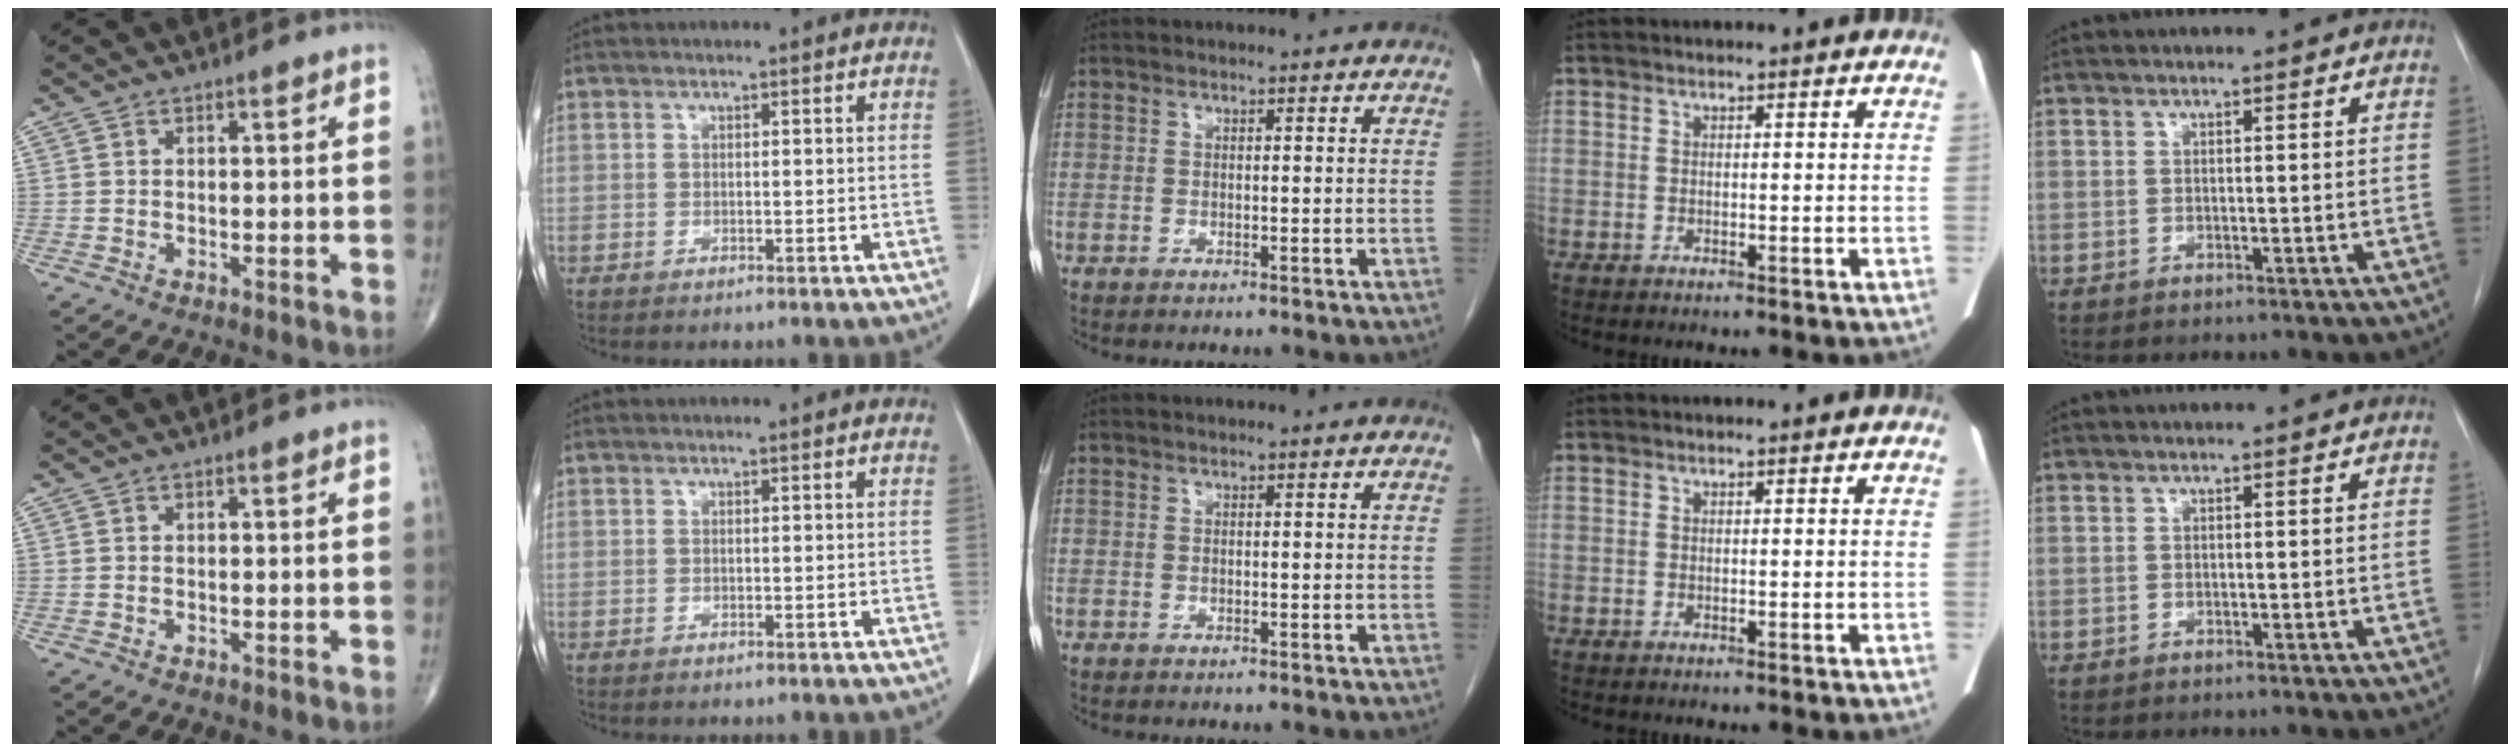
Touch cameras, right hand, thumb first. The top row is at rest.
{}